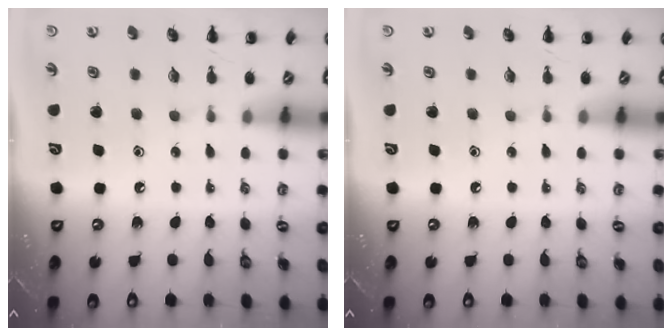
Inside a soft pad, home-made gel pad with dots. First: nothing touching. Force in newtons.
{"total": 0.0}